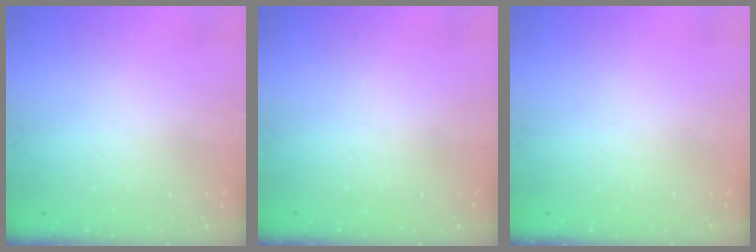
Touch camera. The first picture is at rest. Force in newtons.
{"total": 0.0}
{"total": 0.0}